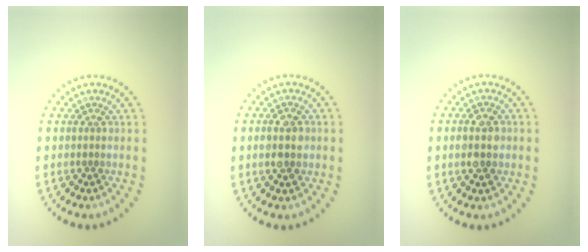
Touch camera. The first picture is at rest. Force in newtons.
{"total": 2.9, "press": 2.9, "slide": 0.2}
{"total": 2.6, "press": 2.6, "slide": 0.1}